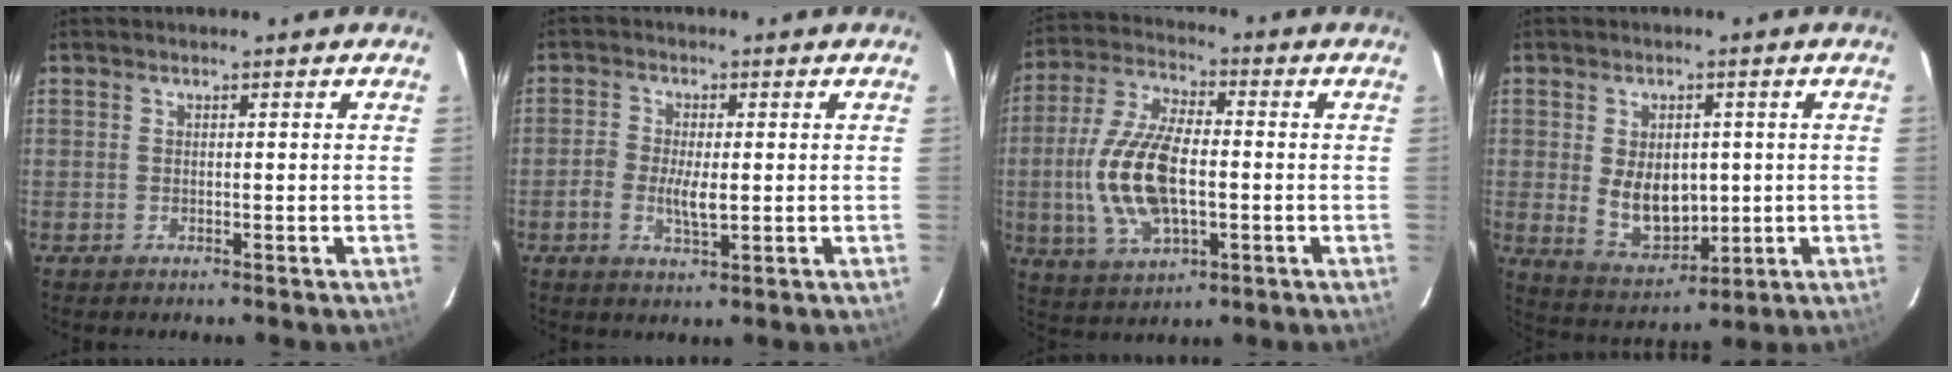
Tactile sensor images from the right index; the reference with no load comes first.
{"total": 4.6, "force": [-0.8, 2.1, 4.0], "torque": [-0.087, -0.002, -0.020]}
{"total": 15.3, "force": [-1.9, 7.3, 13.3], "torque": [-0.282, 0.002, -0.032]}
{"total": 9.2, "force": [0.0, 6.2, 6.7], "torque": [-0.130, -0.009, 0.022]}